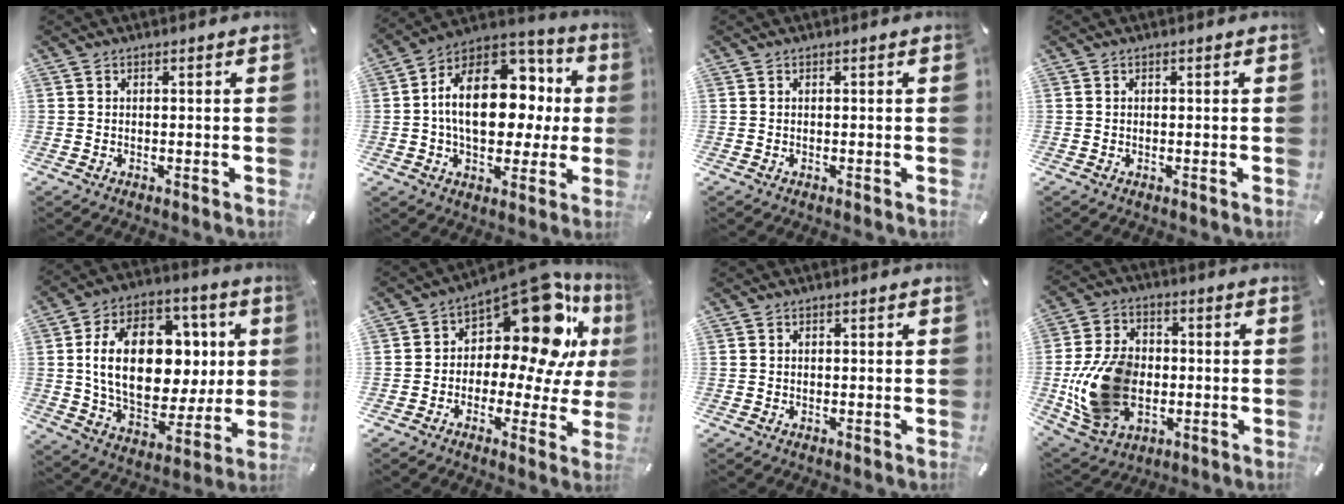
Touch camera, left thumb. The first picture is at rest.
{"total": 21.8, "force": [2.1, 14.5, 16.1], "torque": [-0.263, -0.001, 0.042]}
{"total": 0.0}
{"total": 0.0}
{"total": 21.5, "force": [2.7, 14.8, 15.4], "torque": [-0.280, -0.003, 0.047]}
{"total": 17.8, "force": [8.6, 9.4, 12.5], "torque": [-0.182, -0.071, 0.143]}
{"total": 0.0}
{"total": 17.2, "force": [-2.4, 12.8, 11.3], "torque": [-0.239, 0.011, -0.041]}